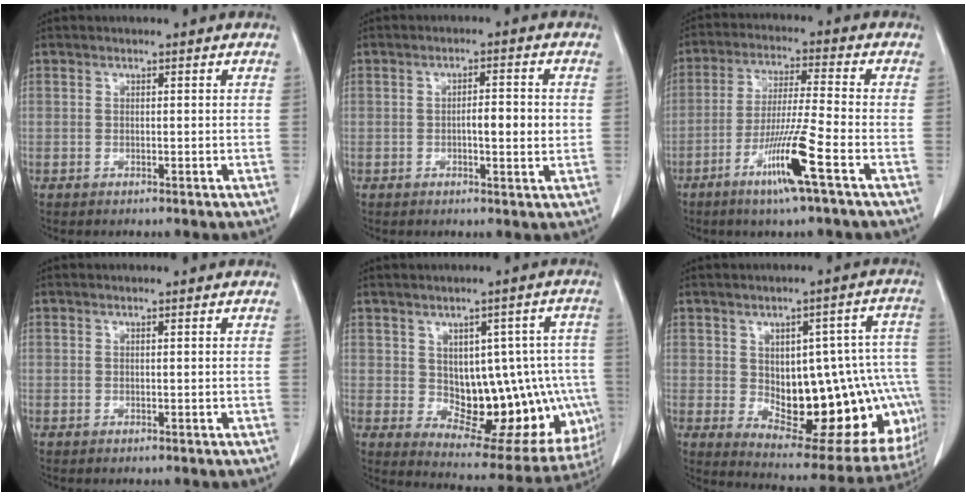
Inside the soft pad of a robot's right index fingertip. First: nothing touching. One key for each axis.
{"total": 4.6, "fx": -0.2, "fy": 0.8, "fz": 4.5, "tx": -0.072, "ty": 0.002, "tz": -0.002}
{"total": 10.4, "fx": -5.0, "fy": -1.0, "fz": 9.0, "tx": -0.170, "ty": -0.016, "tz": -0.096}
{"total": 0.0}
{"total": 16.9, "fx": -1.3, "fy": 9.1, "fz": 14.2, "tx": -0.139, "ty": 0.024, "tz": 0.013}
{"total": 23.5, "fx": -2.9, "fy": 10.9, "fz": 20.6, "tx": -0.188, "ty": 0.034, "tz": -0.004}